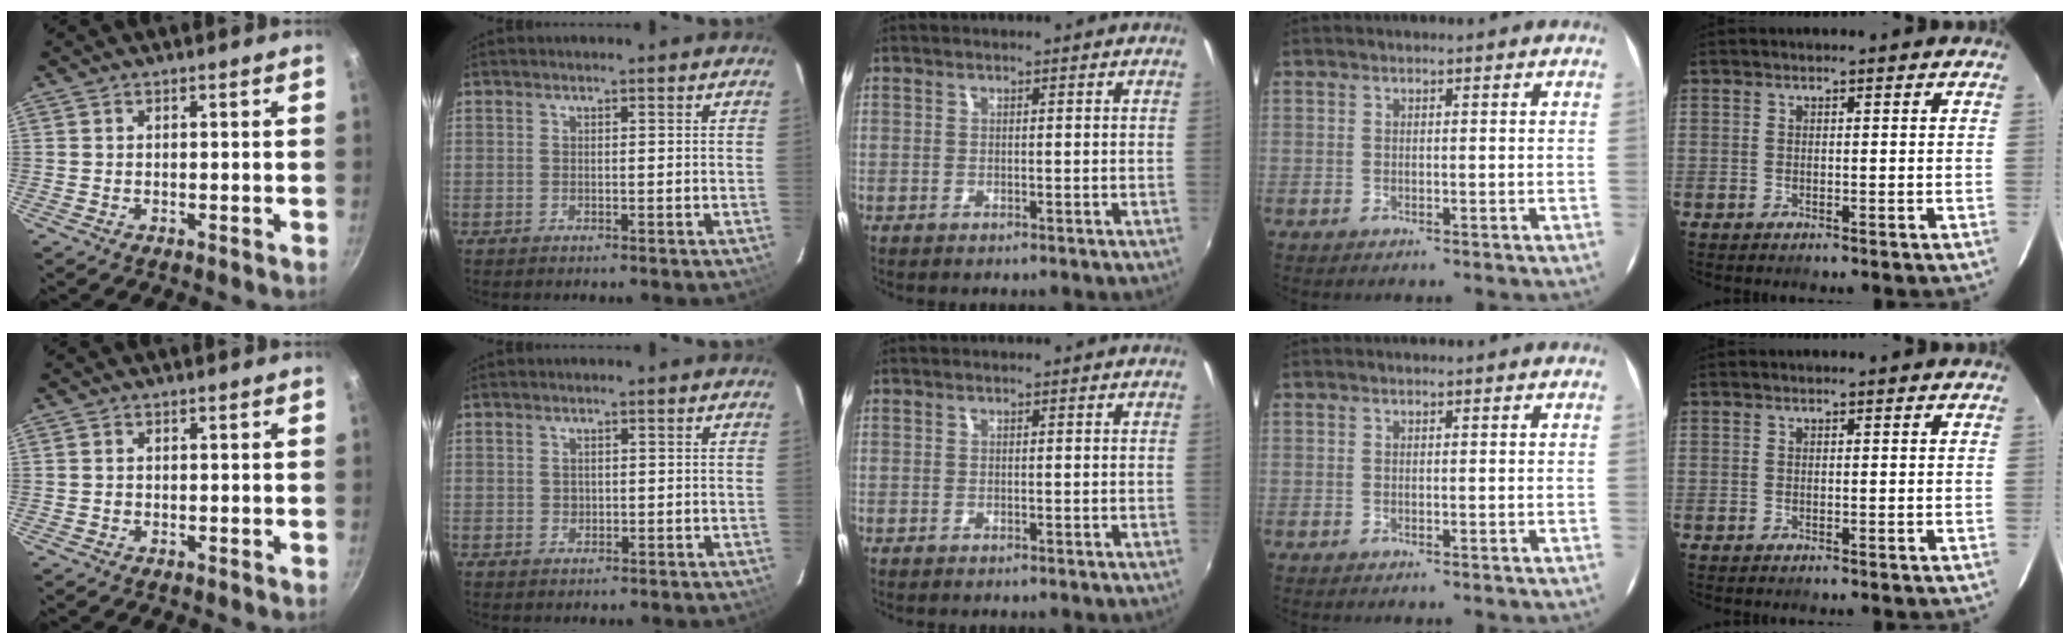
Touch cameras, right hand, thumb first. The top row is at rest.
{"thumb": {"total": 0.5, "force": [0.0, 0.5, 0.2], "torque": [-0.001, 0.002, -0.001]}, "index": {"total": 1.0, "force": [0.2, 1.0, 0.2], "torque": [-0.001, 0.002, 0.004]}}